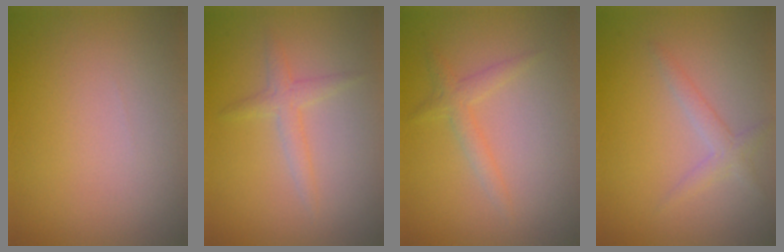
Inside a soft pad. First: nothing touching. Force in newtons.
{"total": 1.7, "press": 1.7, "slide": 0.1}
{"total": 1.6, "press": 1.6, "slide": 0.1}
{"total": 1.6, "press": 1.6, "slide": 0.1}